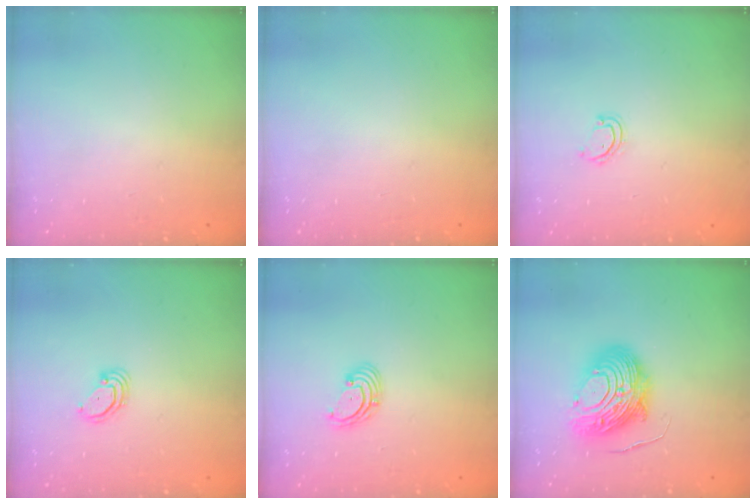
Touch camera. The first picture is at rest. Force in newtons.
{"total": 0.0}
{"total": 3.3, "press": 3.3, "slide": 0.2}
{"total": 3.1, "press": 3.1, "slide": 0.2}
{"total": 2.9, "press": 2.9, "slide": 0.3}
{"total": 11.6, "press": 11.6, "slide": 0.9}